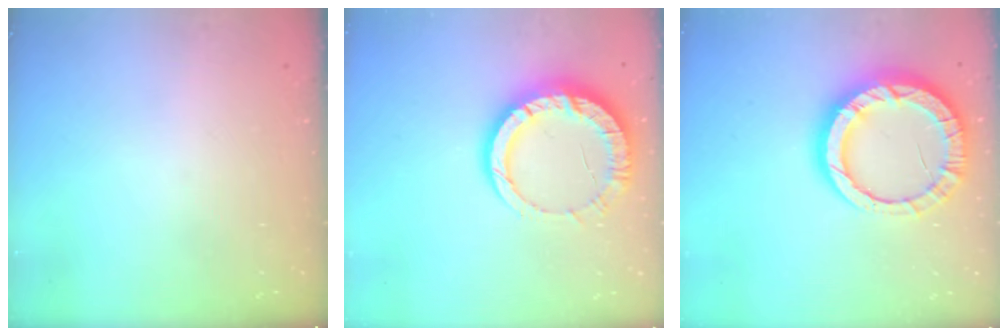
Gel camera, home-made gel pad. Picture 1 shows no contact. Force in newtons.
{"total": 14.4, "press": 14.3, "slide": 1.4}
{"total": 17.0, "press": 16.9, "slide": 1.6}